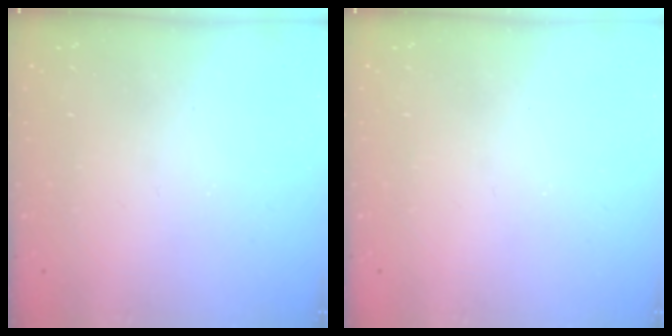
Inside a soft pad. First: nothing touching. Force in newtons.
{"total": 0.0}